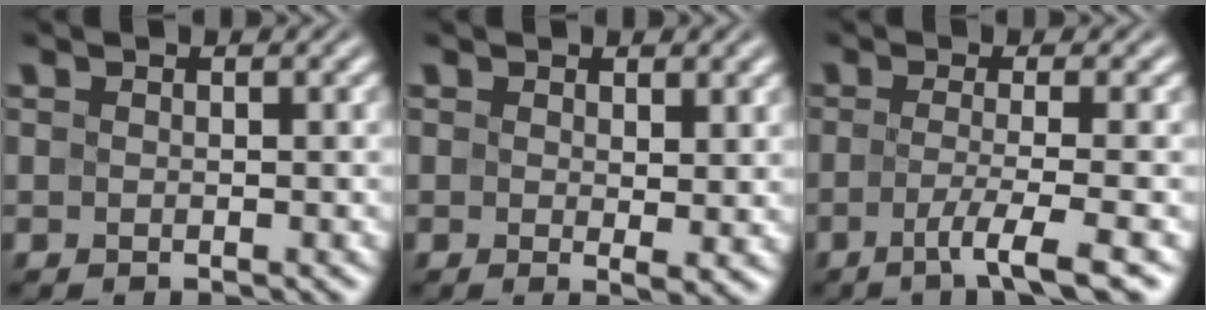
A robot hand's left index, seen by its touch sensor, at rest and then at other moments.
{"total": 1.7, "force": [0.6, 0.4, 1.5], "torque": [-0.020, -0.014, 0.014]}
{"total": 4.1, "force": [-1.6, 0.7, 3.7], "torque": [-0.058, -0.010, -0.036]}